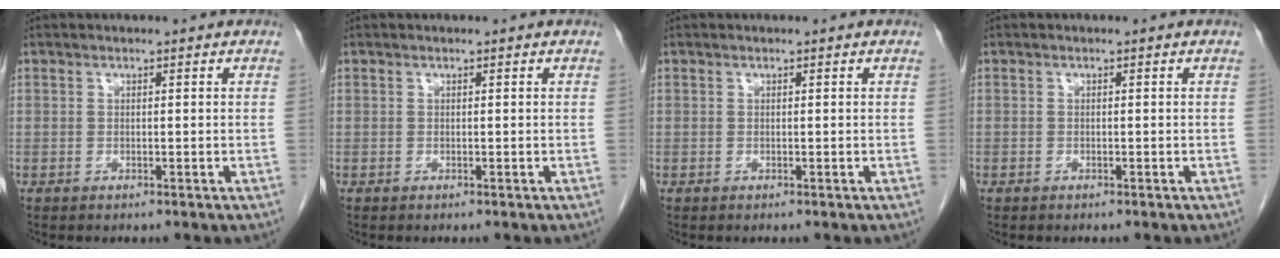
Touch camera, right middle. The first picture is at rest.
{"total": 0.0}
{"total": 0.0}
{"total": 0.0}